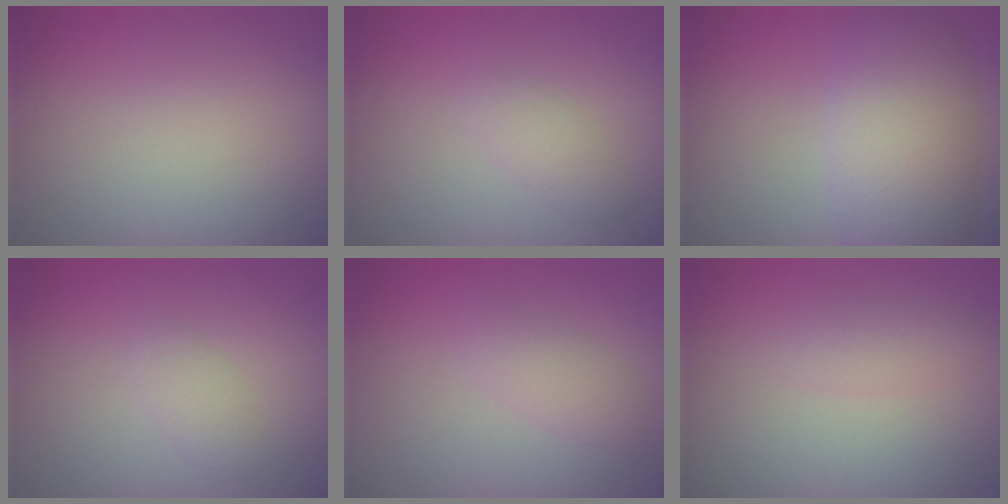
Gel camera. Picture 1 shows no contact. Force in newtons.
{"total": 1.4, "press": 1.4, "slide": 0.1}
{"total": 7.2, "press": 7.2, "slide": 0.6}
{"total": 1.2, "press": 1.2, "slide": 0.0}
{"total": 1.6, "press": 1.6, "slide": 0.1}
{"total": 1.4, "press": 1.4, "slide": 0.1}